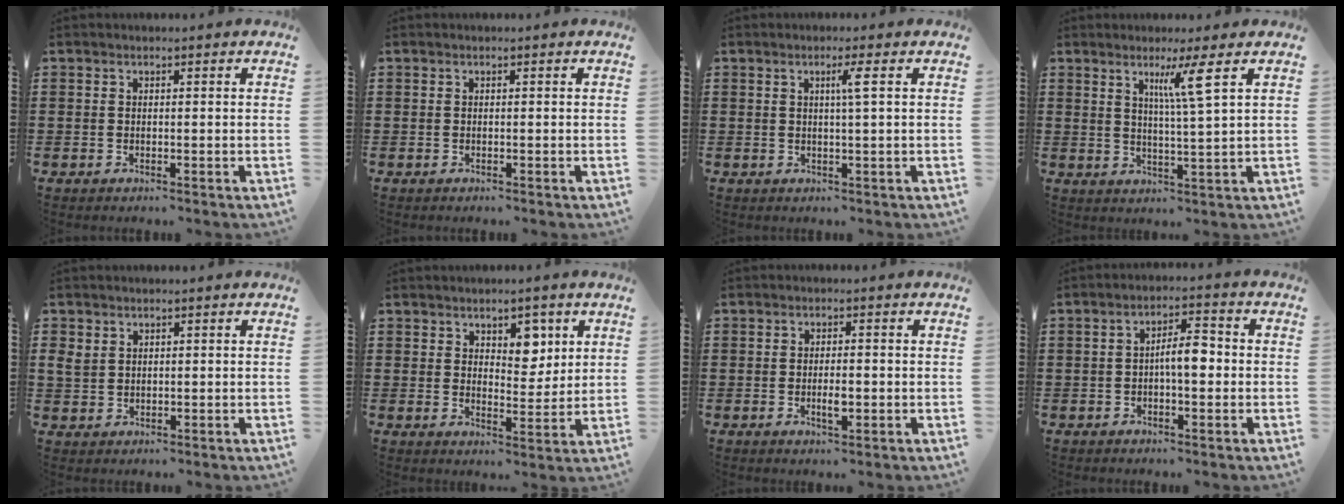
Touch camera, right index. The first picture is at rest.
{"total": 0.0}
{"total": 2.4, "force": [0.6, -0.4, 2.3], "torque": [-0.043, -0.005, 0.007]}
{"total": 5.4, "force": [2.7, -0.7, 4.7], "torque": [-0.090, -0.007, 0.039]}
{"total": 2.4, "force": [1.3, 1.8, 0.9], "torque": [-0.025, 0.007, 0.026]}
{"total": 4.9, "force": [3.1, 3.1, 2.3], "torque": [-0.034, -0.001, 0.049]}
{"total": 2.8, "force": [-0.7, 0.8, 2.6], "torque": [-0.047, 0.001, -0.011]}
{"total": 4.8, "force": [-0.5, 1.6, 4.5], "torque": [-0.081, 0.010, -0.012]}